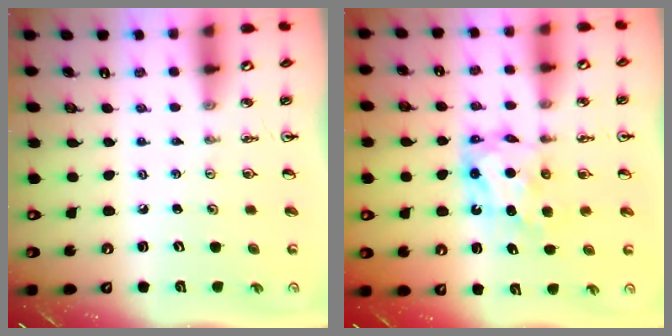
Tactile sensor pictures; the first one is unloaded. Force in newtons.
{"total": 7.2, "press": 7.1, "slide": 0.5}